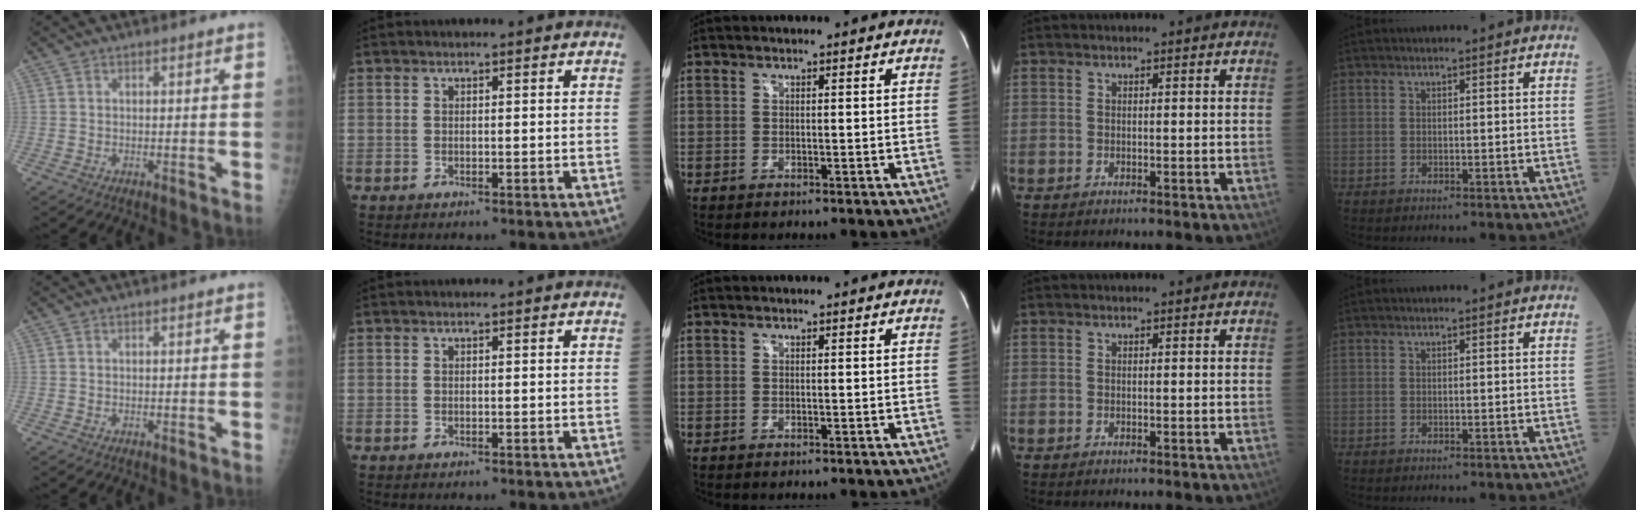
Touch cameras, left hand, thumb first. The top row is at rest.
{}